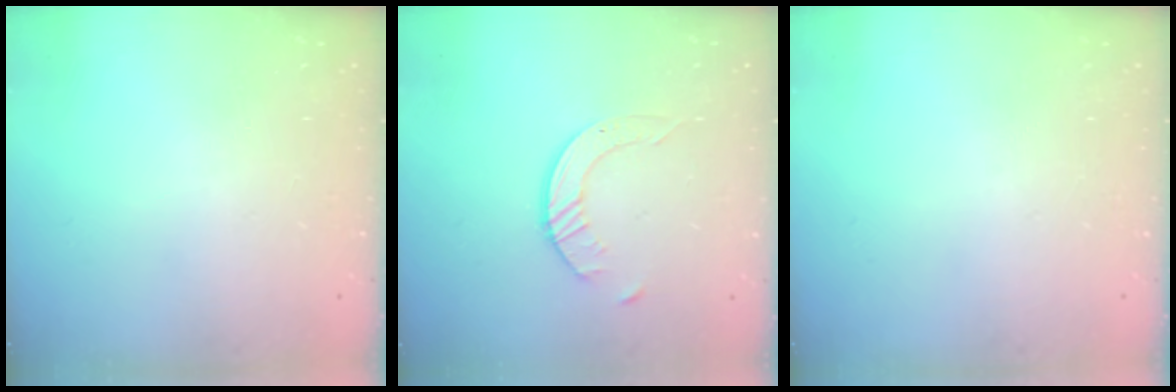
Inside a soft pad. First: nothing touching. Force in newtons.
{"total": 2.5, "press": 2.5, "slide": 0.3}
{"total": 0.0}